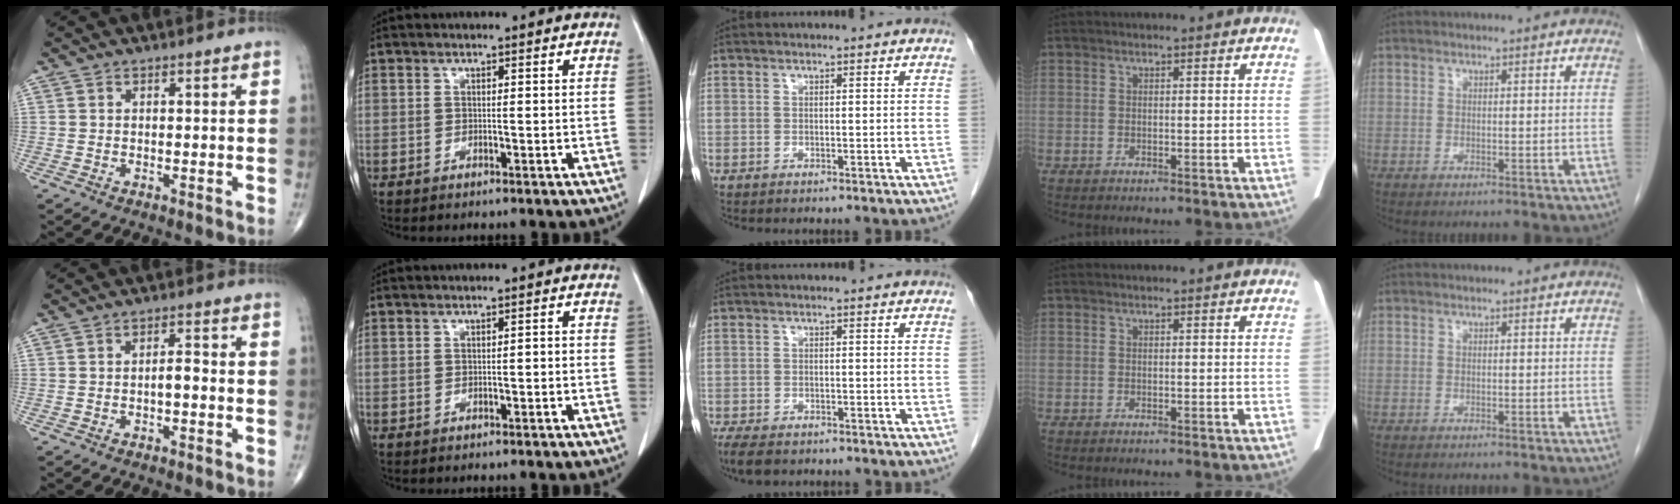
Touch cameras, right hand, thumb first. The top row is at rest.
{"thumb": {"total": 2.3, "force": [-0.6, 0.9, 2.0], "torque": [-0.028, 0.010, -0.011]}, "index": {"total": 0.7, "force": [-0.3, 0.2, 0.5], "torque": [-0.012, 0.001, -0.002]}, "middle": {"total": 5.0, "force": [-3.8, 1.9, 2.5], "torque": [-0.048, -0.014, -0.059]}}